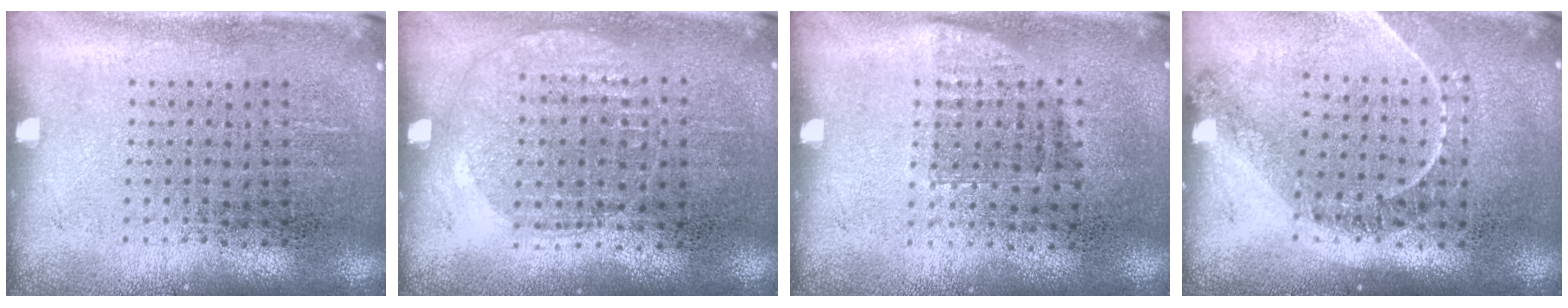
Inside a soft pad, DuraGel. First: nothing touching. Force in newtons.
{"total": 1.0, "press": 0.9, "slide": 0.4}
{"total": 0.7, "press": 0.6, "slide": 0.3}
{"total": 1.2, "press": 1.1, "slide": 0.4}